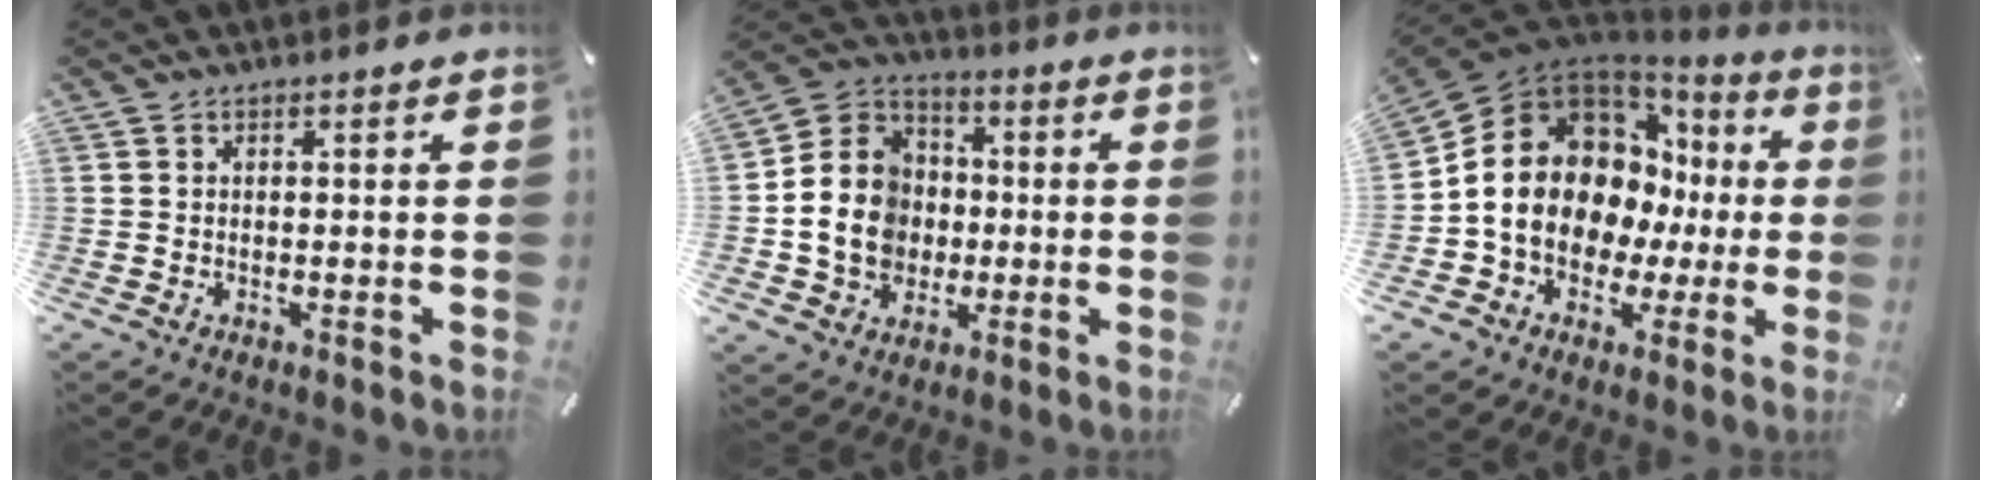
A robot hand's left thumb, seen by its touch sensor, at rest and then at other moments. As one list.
[{"total": 13.6, "force": [-2.2, 12.2, 5.6], "torque": [-0.143, 0.018, -0.037]}, {"total": 16.0, "force": [1.1, 13.1, 9.0], "torque": [-0.160, -0.018, 0.024]}]